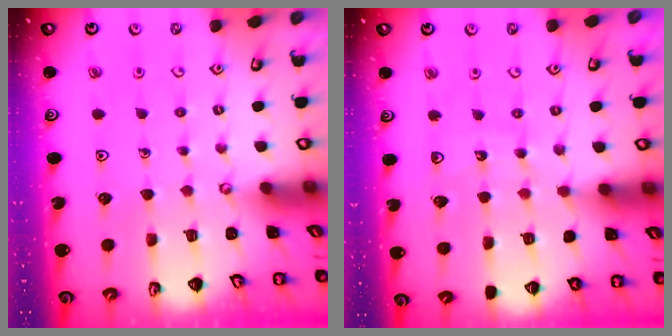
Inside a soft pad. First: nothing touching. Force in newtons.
{"total": 9.5, "press": 9.3, "slide": 2.1}